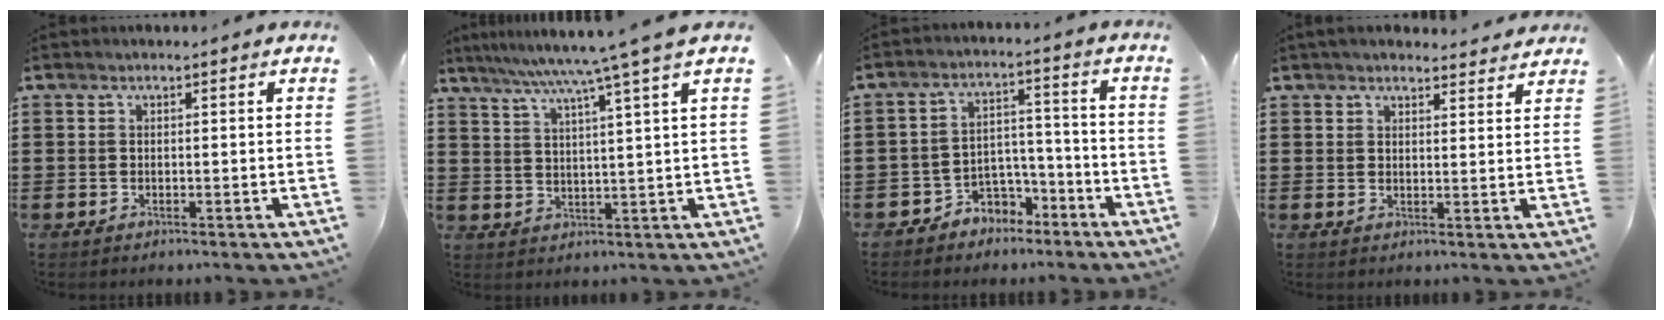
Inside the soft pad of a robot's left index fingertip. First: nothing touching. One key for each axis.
{"total": 7.2, "fx": 5.3, "fy": -1.6, "fz": 4.6, "tx": -0.106, "ty": -0.025, "tz": 0.082}
{"total": 4.6, "fx": -3.8, "fy": 2.5, "fz": 0.7, "tx": -0.022, "ty": 0.011, "tz": -0.078}
{"total": 3.0, "fx": 2.8, "fy": 0.6, "fz": 0.7, "tx": -0.020, "ty": -0.006, "tz": 0.052}